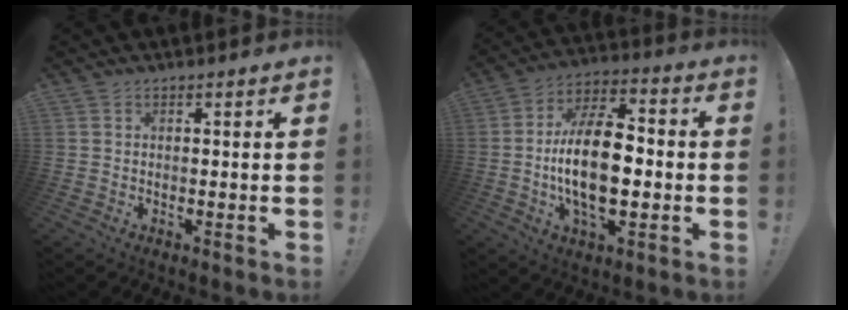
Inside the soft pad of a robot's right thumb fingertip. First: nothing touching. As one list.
[{"total": 18.6, "force": [-2.9, 9.5, 15.7], "torque": [-0.291, 0.003, -0.058]}]